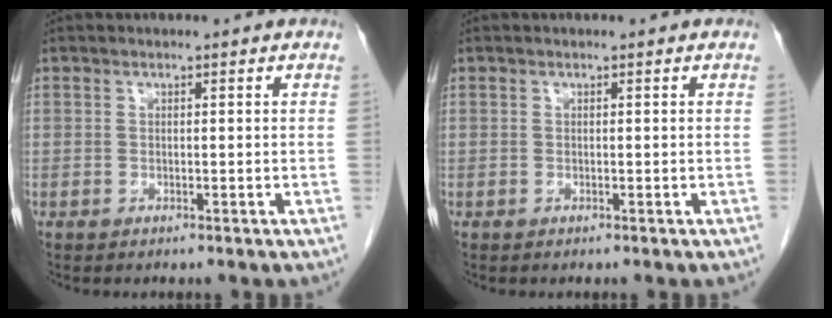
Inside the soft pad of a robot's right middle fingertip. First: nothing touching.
{"total": 0.0}